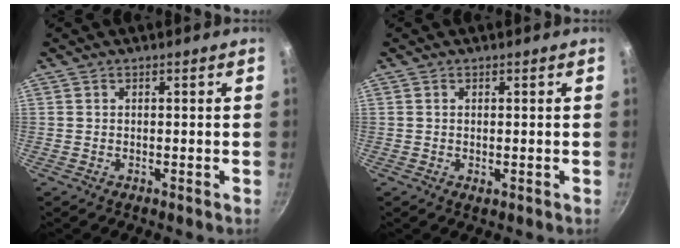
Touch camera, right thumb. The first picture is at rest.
{"total": 0.9, "force": [-0.1, 0.3, 0.9], "torque": [-0.015, -0.002, -0.001]}